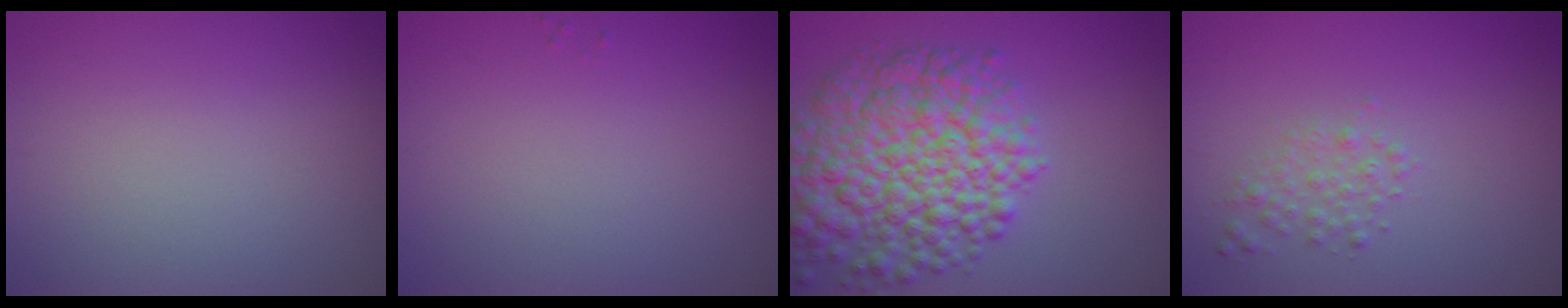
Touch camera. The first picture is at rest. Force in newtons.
{"total": 0.0}
{"total": 9.8, "press": 9.8, "slide": 0.3}
{"total": 1.5, "press": 1.5, "slide": 0.1}